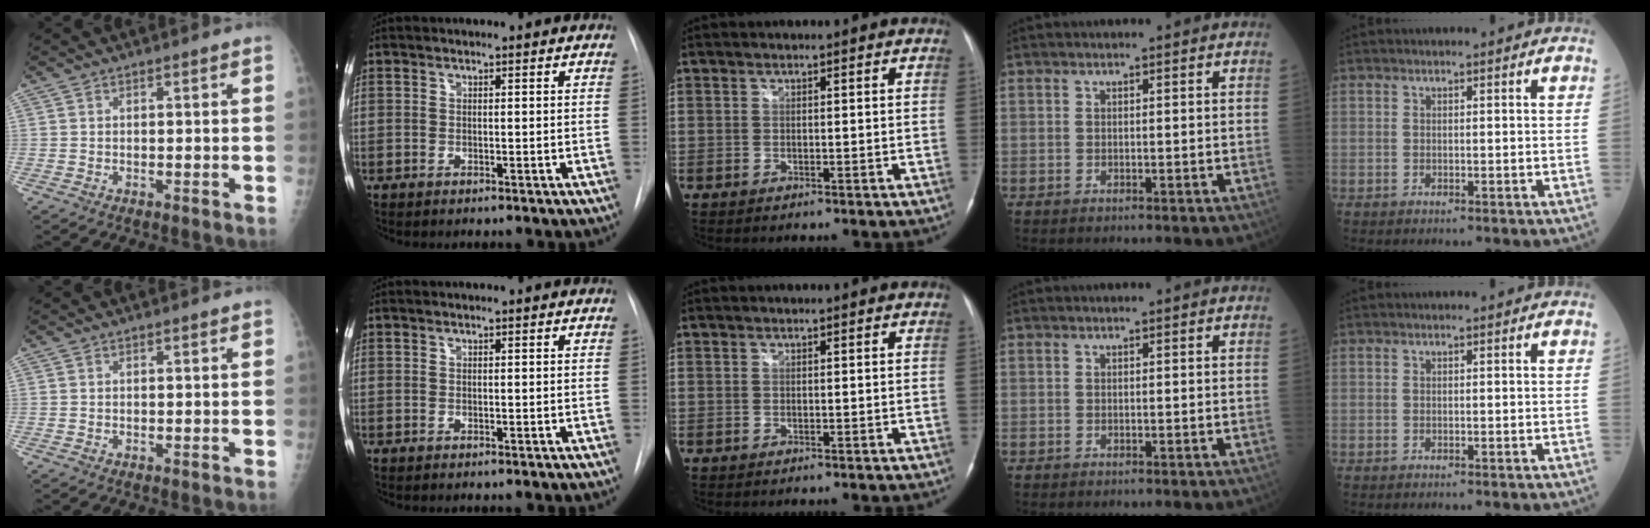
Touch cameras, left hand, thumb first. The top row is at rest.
{}